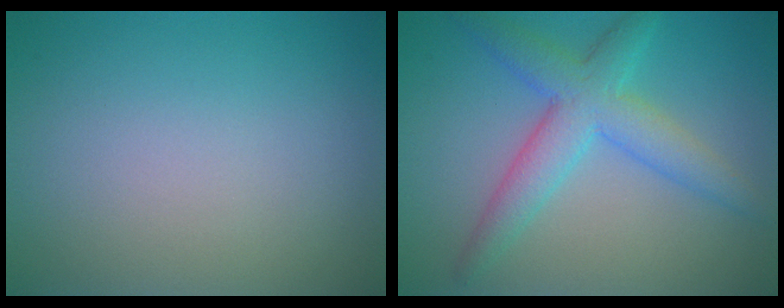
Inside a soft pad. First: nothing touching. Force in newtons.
{"total": 5.1, "press": 5.1, "slide": 0.1}